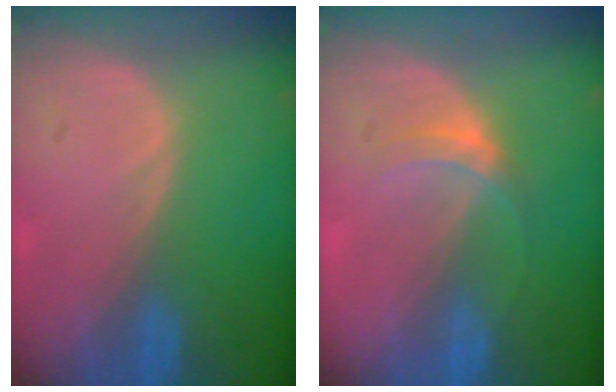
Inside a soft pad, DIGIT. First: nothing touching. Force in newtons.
{"total": 3.2, "press": 2.8, "slide": 1.6}